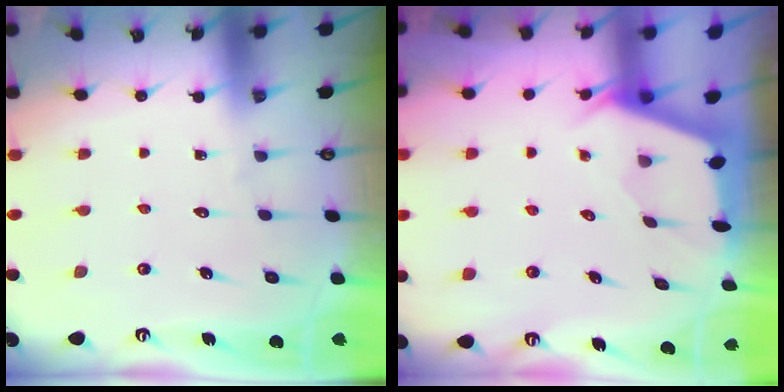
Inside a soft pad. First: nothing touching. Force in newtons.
{"total": 2.0, "press": 2.0, "slide": 0.3}